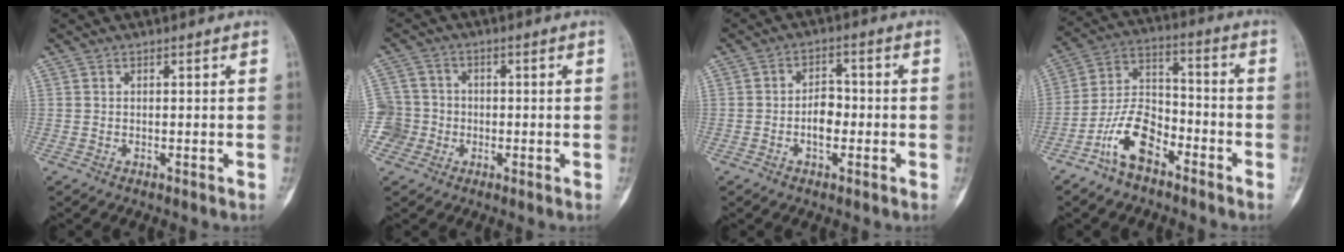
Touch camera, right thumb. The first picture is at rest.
{"total": 6.3, "force": [-1.8, 6.0, 0.6], "torque": [0.006, 0.017, -0.036]}
{"total": 4.9, "force": [-1.3, 3.0, 3.6], "torque": [-0.046, 0.017, -0.027]}
{"total": 11.2, "force": [-6.7, 5.9, 6.8], "torque": [-0.126, 0.059, -0.133]}